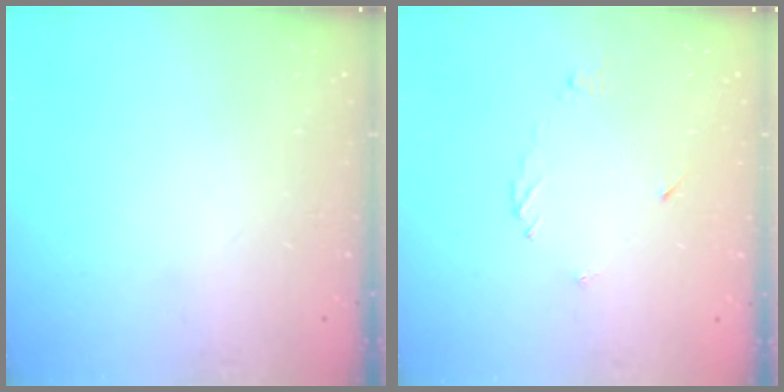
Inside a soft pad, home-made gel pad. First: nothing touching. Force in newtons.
{"total": 4.4, "press": 4.3, "slide": 0.5}